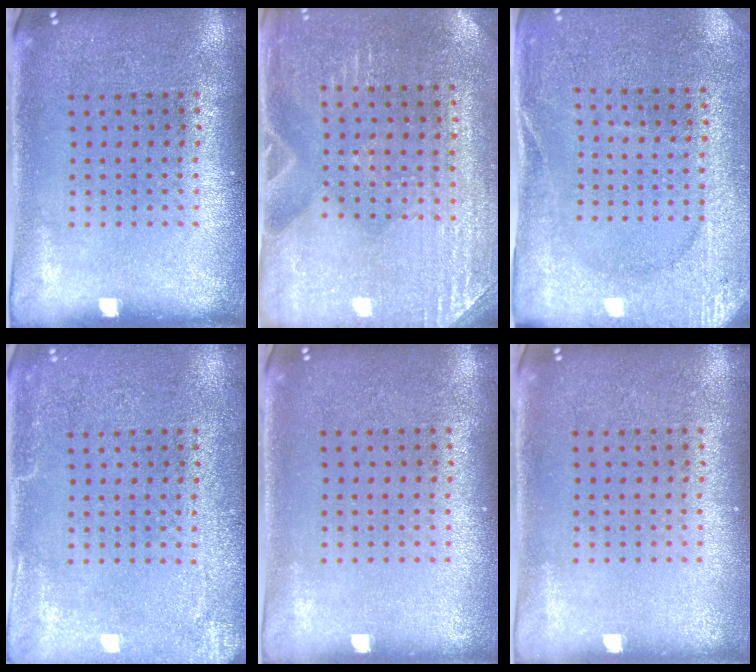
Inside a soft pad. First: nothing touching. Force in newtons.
{"total": 3.0, "press": 2.9, "slide": 0.6}
{"total": 2.6, "press": 2.5, "slide": 0.5}
{"total": 2.8, "press": 2.8, "slide": 0.3}
{"total": 0.0}
{"total": 0.0}